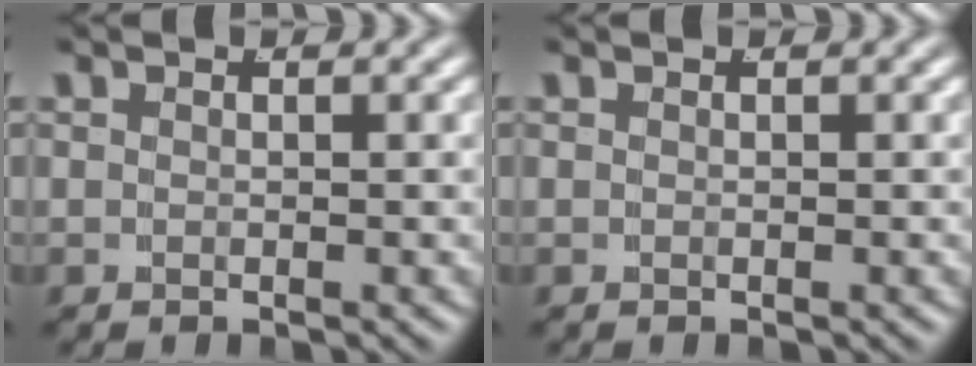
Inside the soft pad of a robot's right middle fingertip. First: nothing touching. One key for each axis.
{"total": 0.0}